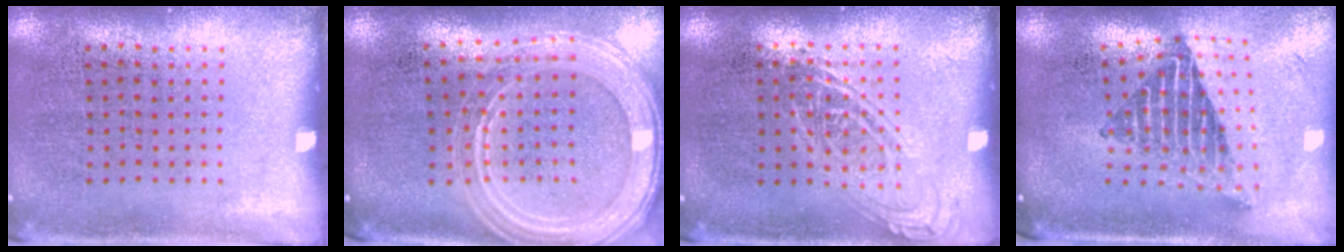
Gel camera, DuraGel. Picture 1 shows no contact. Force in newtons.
{"total": 2.2, "press": 2.0, "slide": 0.8}
{"total": 1.0, "press": 1.0, "slide": 0.1}
{"total": 2.3, "press": 1.6, "slide": 1.7}